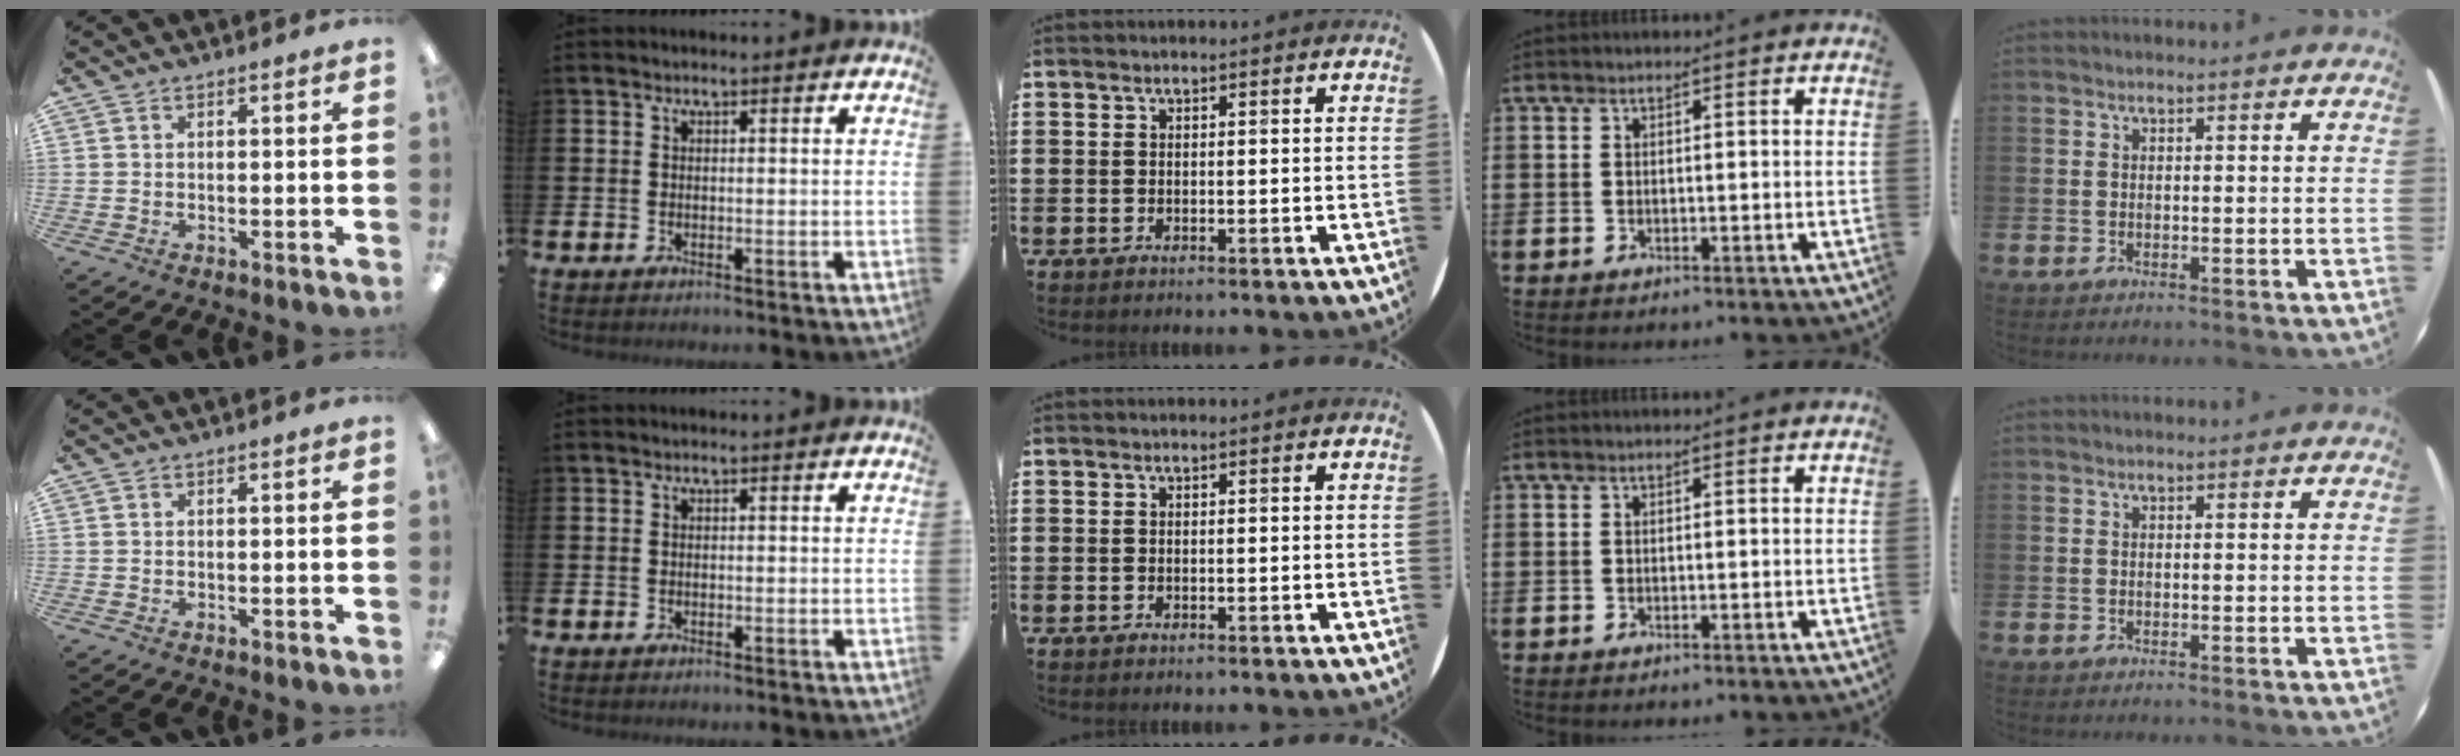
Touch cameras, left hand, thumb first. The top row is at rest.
{}